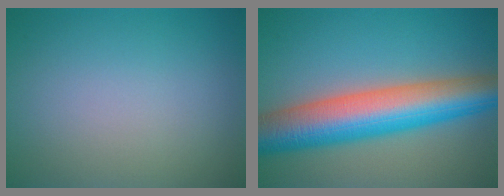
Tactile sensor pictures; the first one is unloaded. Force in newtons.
{"total": 10.8, "press": 10.8, "slide": 0.3}